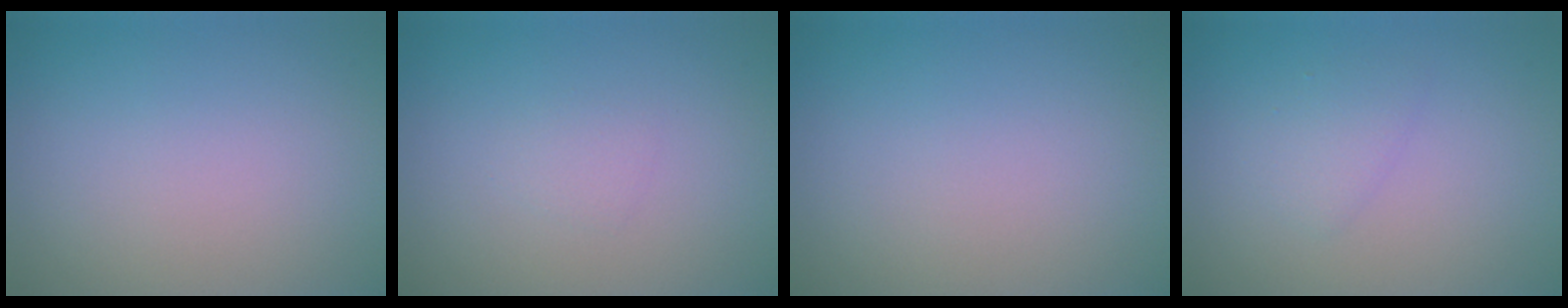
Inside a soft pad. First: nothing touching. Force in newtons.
{"total": 0.8, "press": 0.8, "slide": 0.1}
{"total": 0.0}
{"total": 1.4, "press": 1.4, "slide": 0.0}